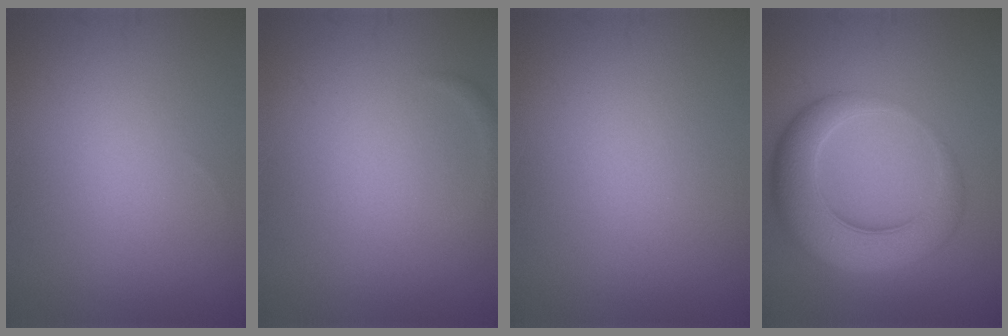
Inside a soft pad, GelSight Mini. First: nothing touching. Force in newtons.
{"total": 0.6, "press": 0.6, "slide": 0.1}
{"total": 0.0}
{"total": 7.3, "press": 7.3, "slide": 0.1}